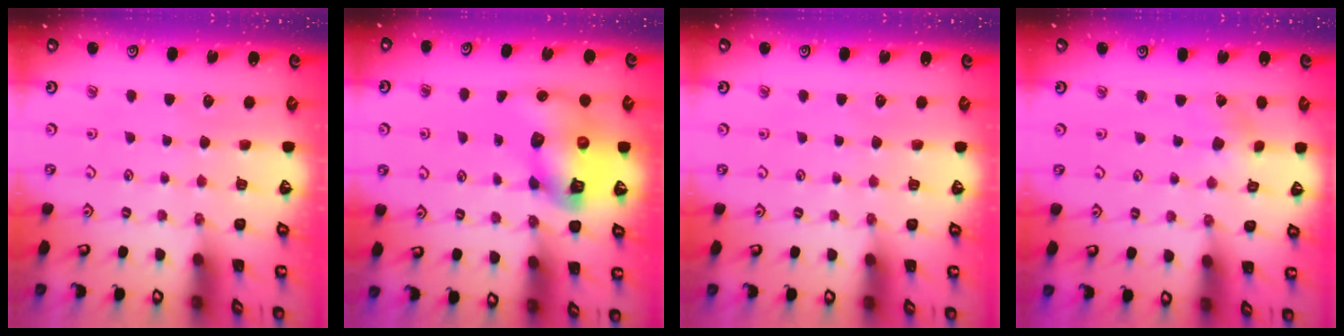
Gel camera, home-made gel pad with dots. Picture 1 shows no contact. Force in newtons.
{"total": 12.8, "press": 12.7, "slide": 1.7}
{"total": 0.0}
{"total": 2.0, "press": 2.0, "slide": 0.3}